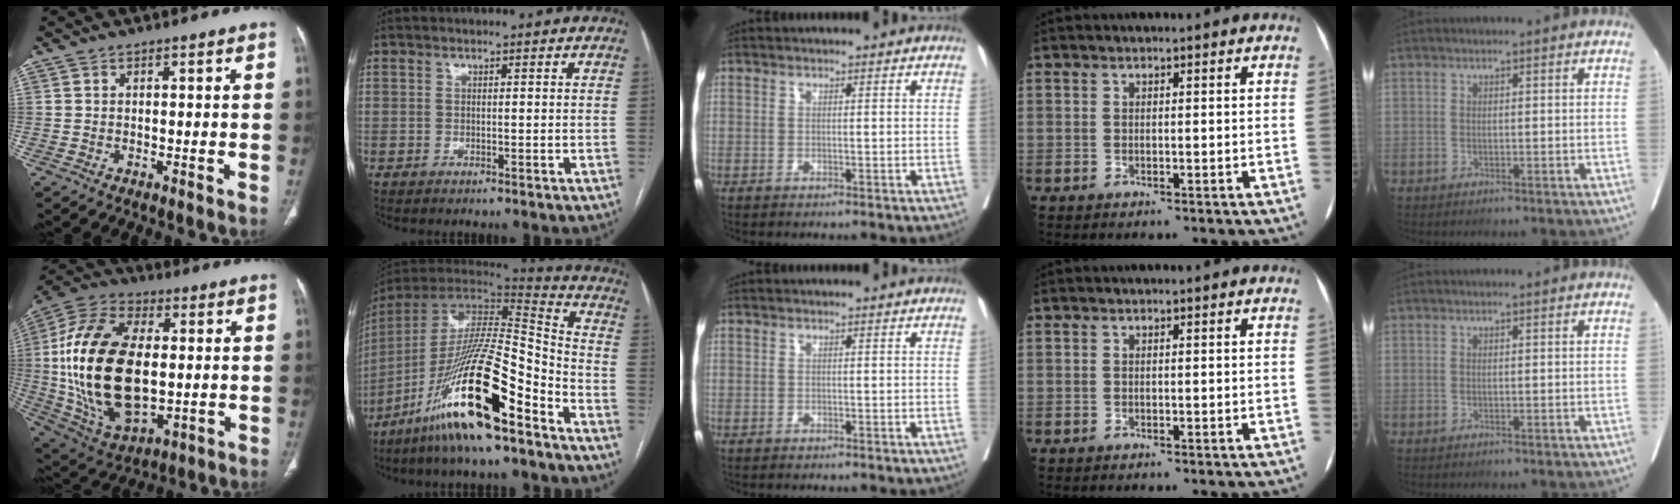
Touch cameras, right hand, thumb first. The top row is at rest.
{"thumb": {"total": 26.3, "force": [0.4, 14.8, 21.8], "torque": [-0.429, -0.002, 0.019]}, "index": {"total": 23.5, "force": [-14.2, 2.8, 18.5], "torque": [-0.362, -0.037, -0.262]}}